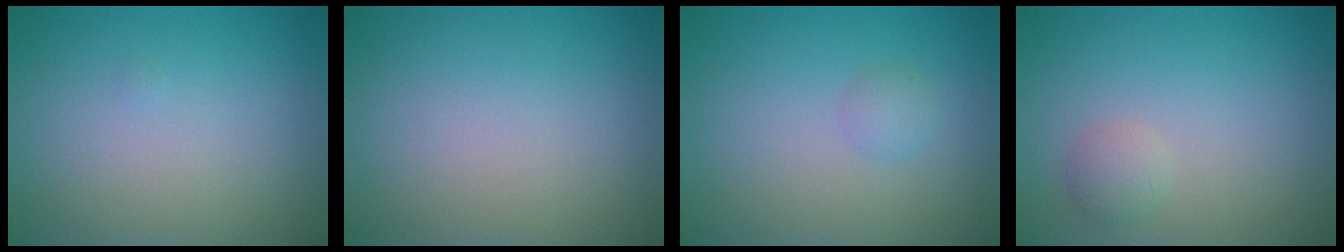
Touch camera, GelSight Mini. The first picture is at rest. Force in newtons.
{"total": 0.0}
{"total": 1.1, "press": 1.1, "slide": 0.0}
{"total": 1.3, "press": 1.3, "slide": 0.1}